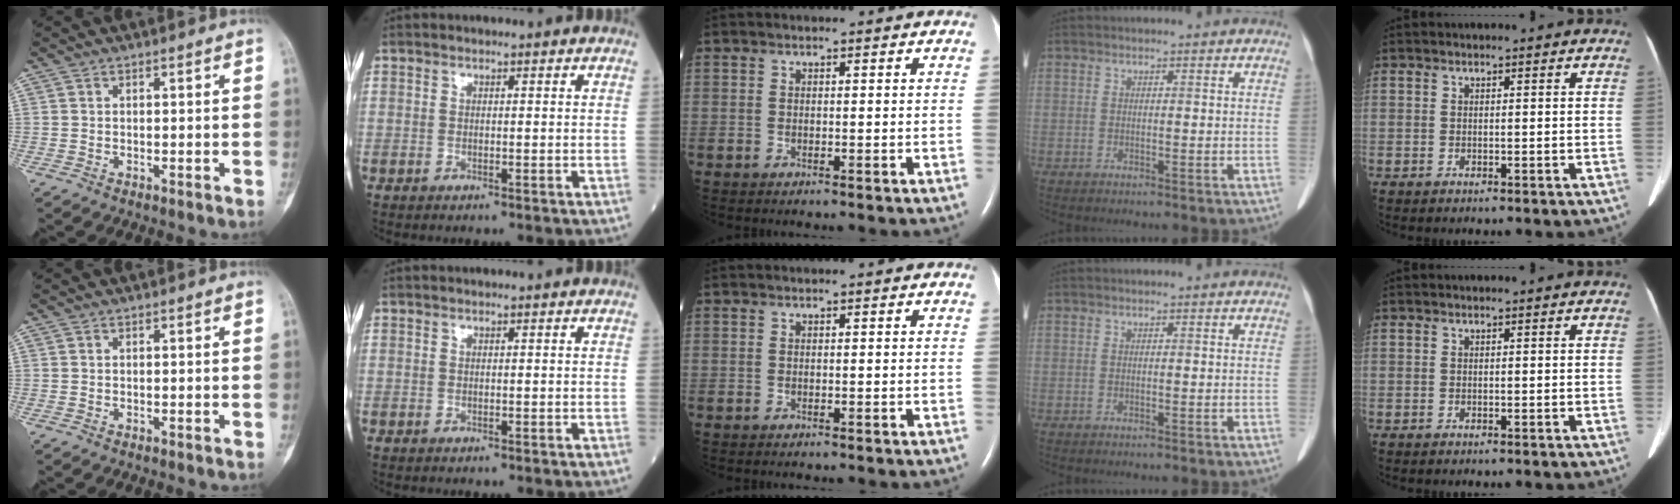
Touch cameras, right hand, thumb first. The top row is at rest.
{}